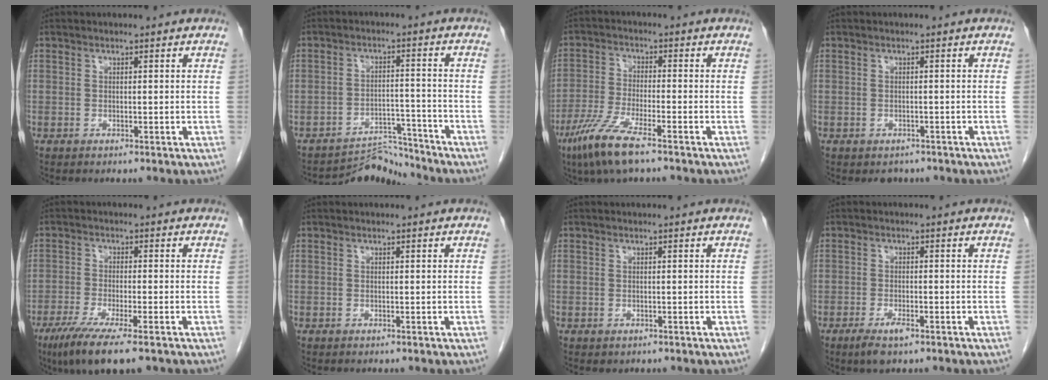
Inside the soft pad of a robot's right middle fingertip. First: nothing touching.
{"total": 5.2, "force": [-4.9, 0.3, -1.7], "torque": [0.033, 0.016, -0.076]}
{"total": 8.4, "force": [-5.6, 0.8, 6.2], "torque": [-0.136, -0.021, -0.108]}
{"total": 2.2, "force": [-1.7, 1.3, 0.4], "torque": [-0.007, 0.001, -0.020]}
{"total": 9.4, "force": [-6.3, 1.0, 6.9], "torque": [-0.121, -0.026, -0.100]}
{"total": 0.0}
{"total": 0.0}
{"total": 3.2, "force": [-1.9, 0.8, 2.4], "torque": [-0.049, -0.004, -0.033]}